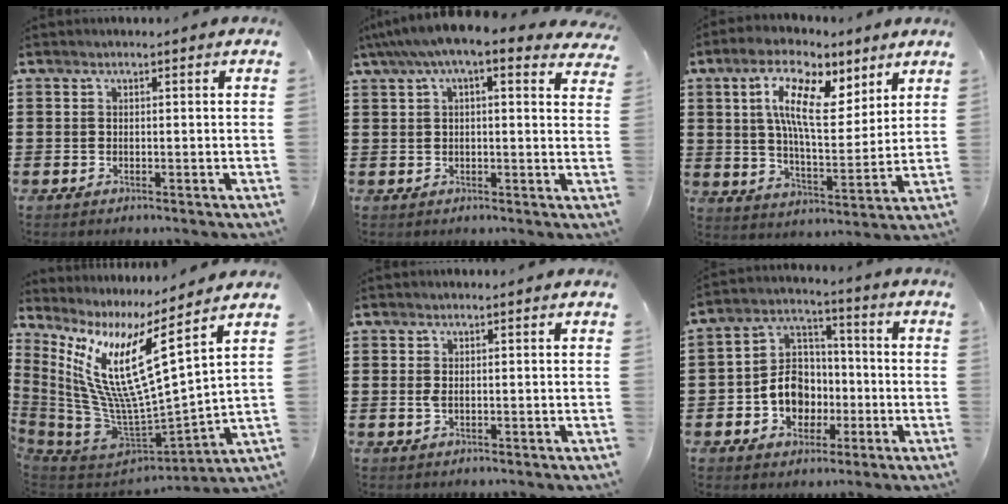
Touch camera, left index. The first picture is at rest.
{"total": 6.2, "force": [4.1, 1.1, 4.5], "torque": [-0.098, -0.005, 0.070]}
{"total": 12.7, "force": [6.7, 4.7, 9.6], "torque": [-0.178, -0.014, 0.118]}
{"total": 13.5, "force": [4.7, 2.9, 12.3], "torque": [-0.276, -0.047, 0.065]}
{"total": 1.0, "force": [0.0, 0.4, 0.9], "torque": [-0.020, 0.001, -0.001]}
{"total": 8.2, "force": [-2.3, 7.1, 3.4], "torque": [-0.087, 0.013, -0.045]}